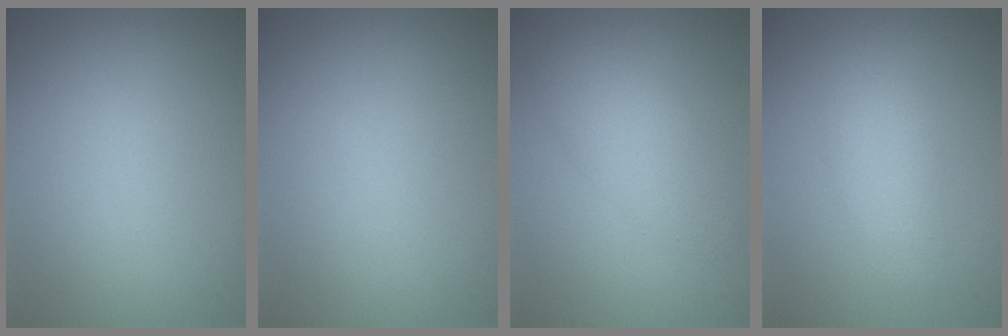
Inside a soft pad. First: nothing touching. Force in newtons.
{"total": 0.0}
{"total": 3.2, "press": 3.2, "slide": 0.1}
{"total": 2.5, "press": 2.5, "slide": 0.1}